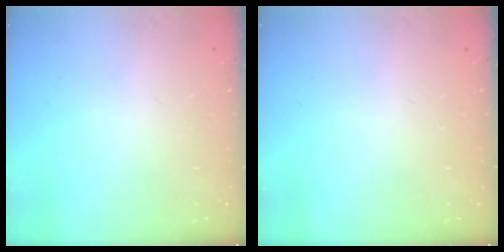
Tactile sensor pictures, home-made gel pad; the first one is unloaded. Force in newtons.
{"total": 0.0}